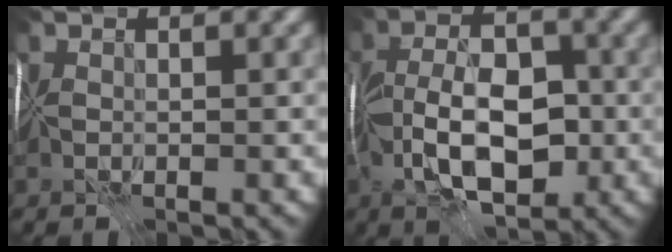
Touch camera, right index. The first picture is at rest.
{"total": 7.1, "force": [-2.6, 2.9, 6.0], "torque": [-0.089, -0.004, -0.053]}